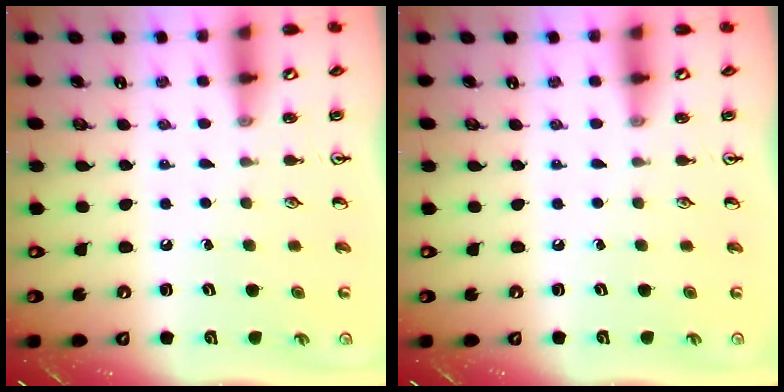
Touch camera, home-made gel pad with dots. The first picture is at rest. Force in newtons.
{"total": 0.0}